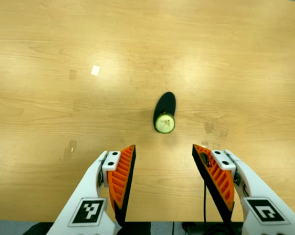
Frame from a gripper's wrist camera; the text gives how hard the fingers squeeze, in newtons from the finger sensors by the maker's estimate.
{"total": 0.0}